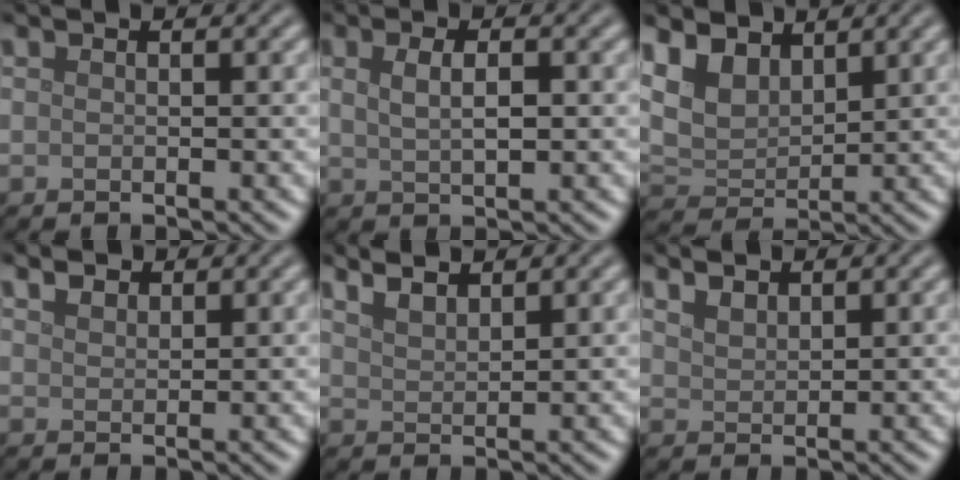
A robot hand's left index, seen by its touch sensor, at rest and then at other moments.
{"total": 2.6, "force": [0.7, 0.9, 2.3], "torque": [-0.045, 0.002, 0.015]}
{"total": 5.2, "force": [3.1, 3.2, 2.6], "torque": [-0.066, 0.000, 0.053]}
{"total": 1.6, "force": [1.4, 0.7, 0.4], "torque": [-0.010, 0.001, 0.028]}
{"total": 3.5, "force": [2.9, 1.0, 1.5], "torque": [-0.016, 0.018, 0.031]}
{"total": 1.9, "force": [1.6, 0.8, 0.6], "torque": [-0.016, 0.003, 0.033]}